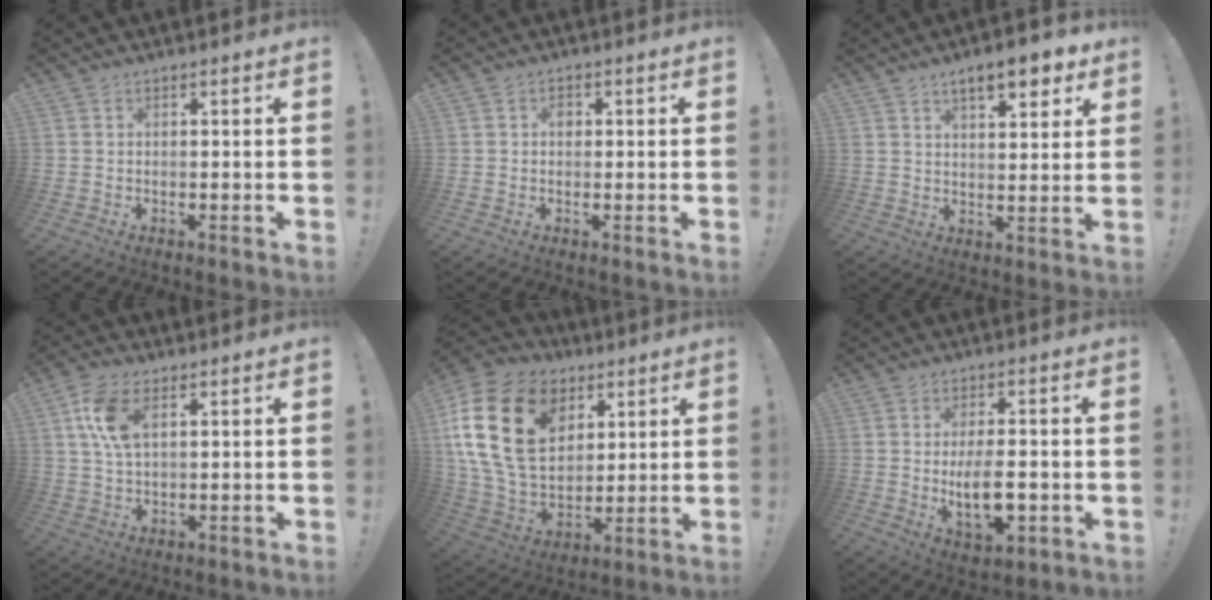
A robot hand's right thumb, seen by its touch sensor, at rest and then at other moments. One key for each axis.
{"total": 1.7, "fx": -0.1, "fy": 1.4, "fz": 0.9, "tx": -0.002, "ty": 0.000, "tz": -0.007}
{"total": 8.6, "fx": 5.4, "fy": 2.9, "fz": 6.1, "tx": -0.082, "ty": -0.024, "tz": 0.090}
{"total": 9.5, "fx": 3.5, "fy": 5.2, "fz": 7.1, "tx": -0.150, "ty": -0.001, "tz": 0.063}
{"total": 24.9, "fx": 8.5, "fy": 17.3, "fz": 15.8, "tx": -0.298, "ty": -0.025, "tz": 0.176}
{"total": 10.7, "fx": -1.4, "fy": 5.1, "fz": 9.3, "tx": -0.151, "ty": -0.004, "tz": -0.022}